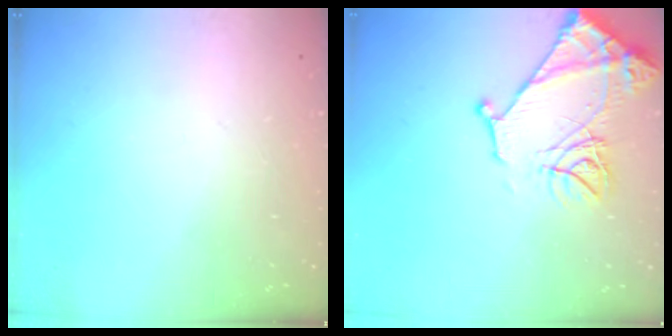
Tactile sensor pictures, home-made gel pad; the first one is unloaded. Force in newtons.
{"total": 13.5, "press": 13.4, "slide": 1.3}